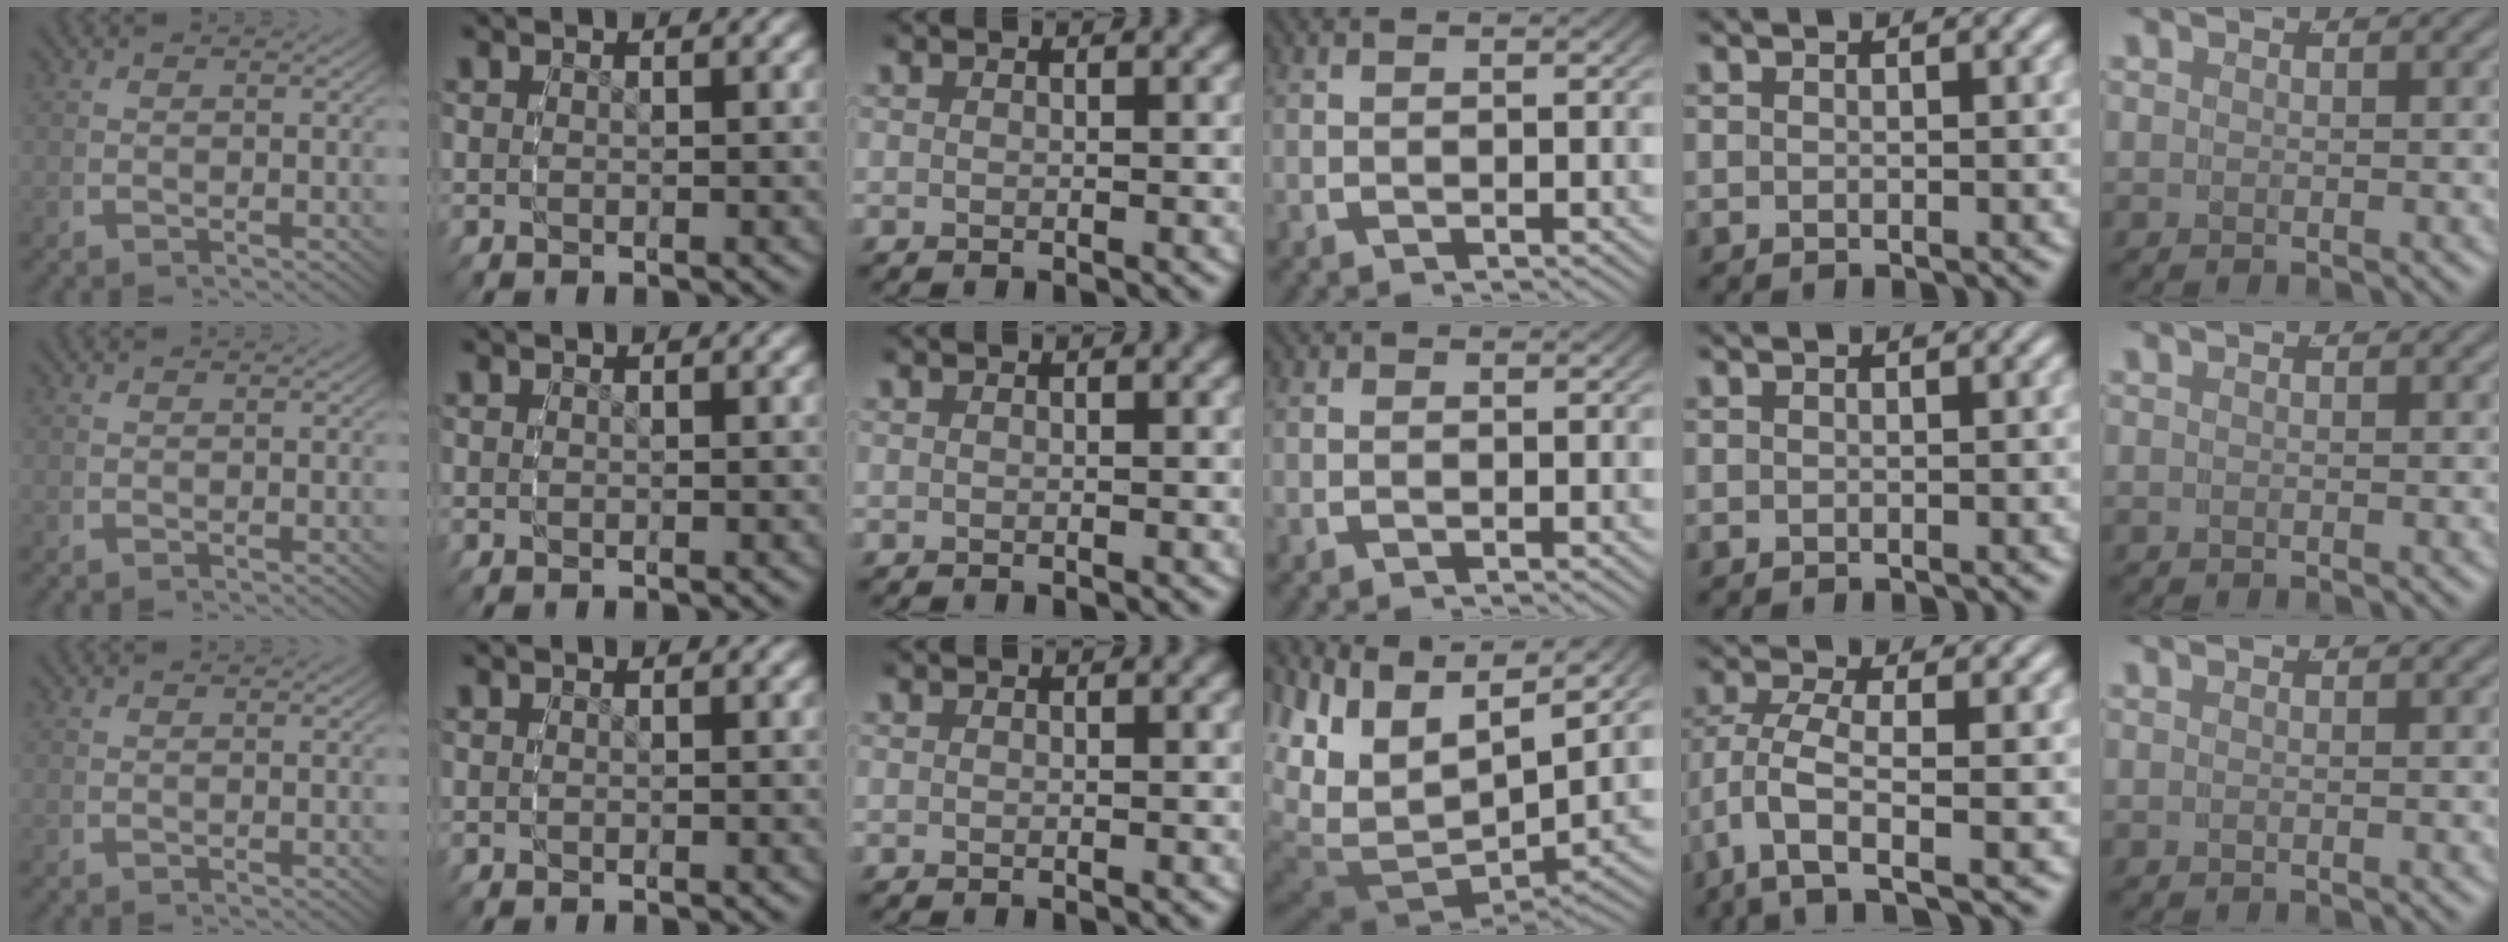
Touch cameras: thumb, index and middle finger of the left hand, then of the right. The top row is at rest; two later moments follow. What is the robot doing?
{"motion": "grasp_and_lifting", "object": "backpack"}